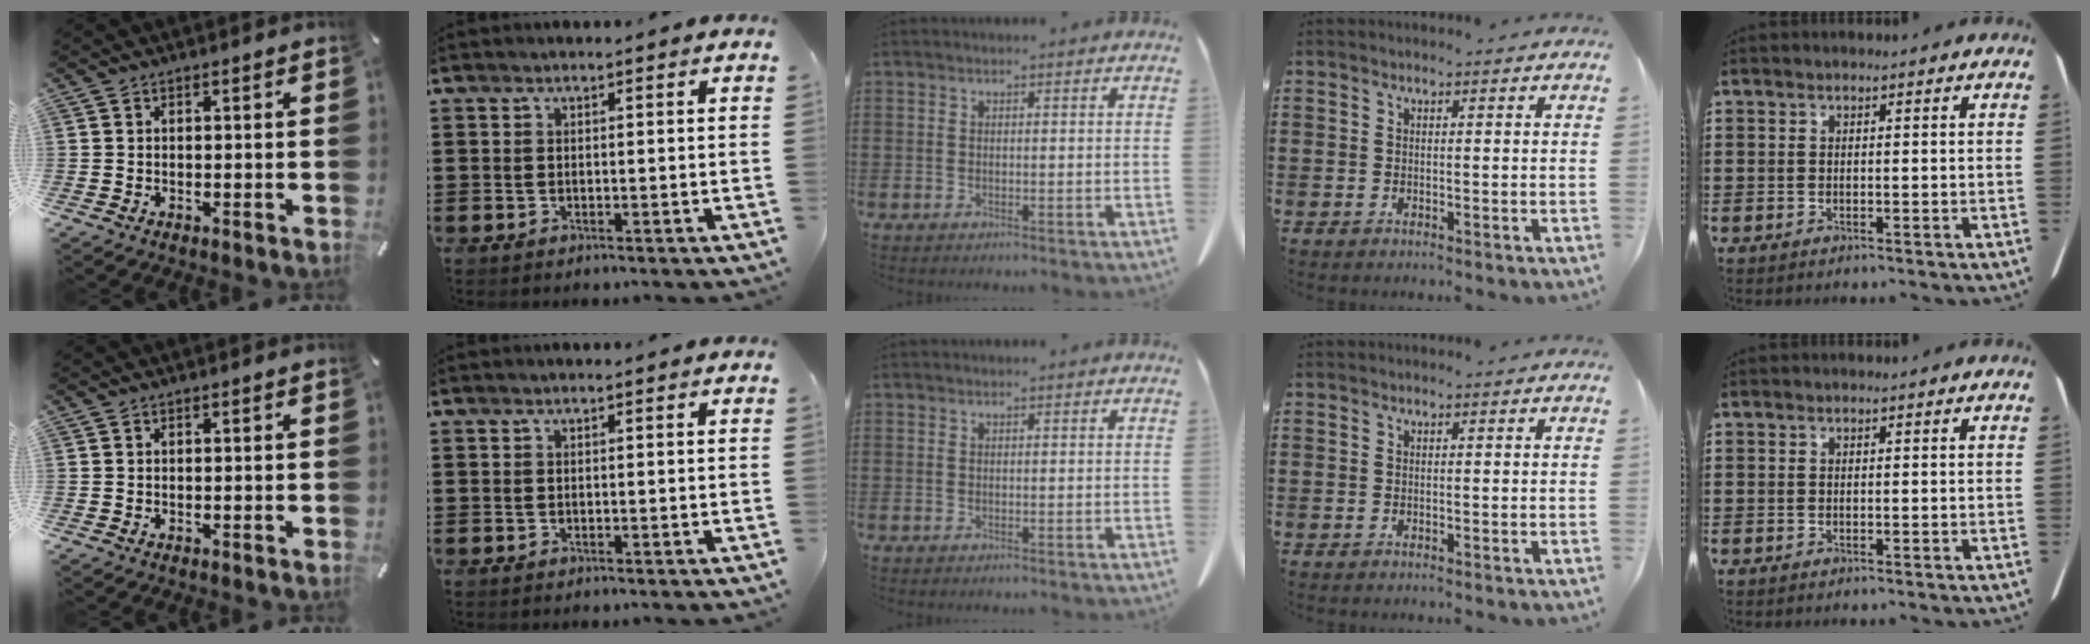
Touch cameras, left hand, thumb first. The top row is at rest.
{}